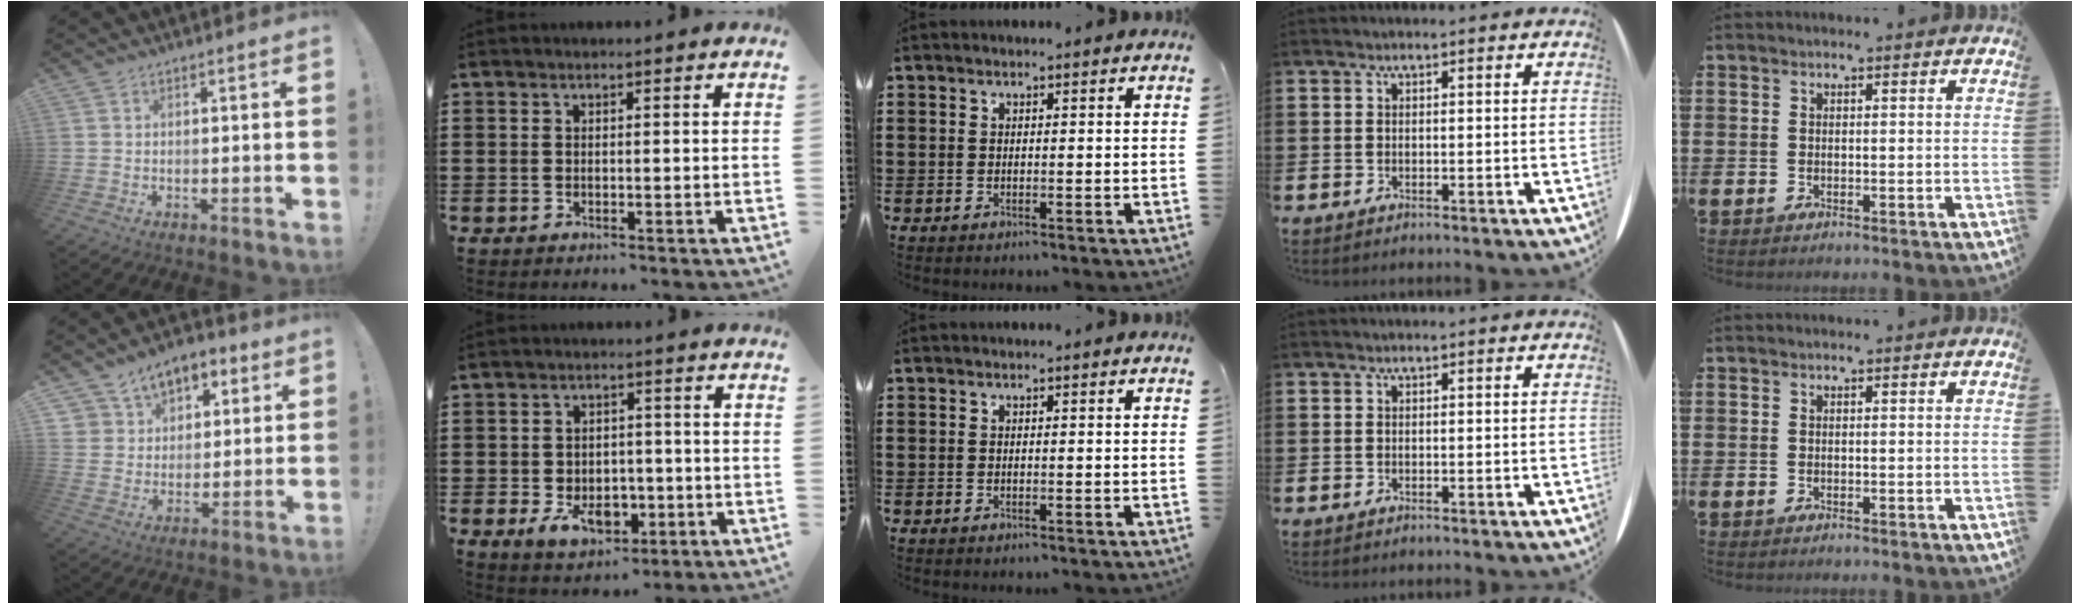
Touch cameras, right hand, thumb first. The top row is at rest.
{"thumb": {"total": 8.7, "force": [4.6, 7.0, 2.2], "torque": [-0.031, -0.033, 0.091]}, "index": {"total": 6.1, "force": [-2.3, 4.2, 3.9], "torque": [-0.081, 0.003, -0.046]}}